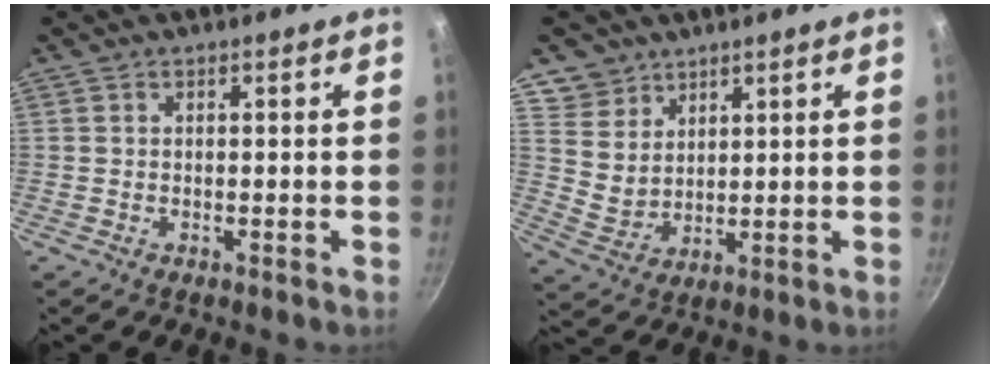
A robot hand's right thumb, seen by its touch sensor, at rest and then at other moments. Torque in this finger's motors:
{"motor_torque": [-0.48, 0.60, -0.42, 0.23, 0.06]}